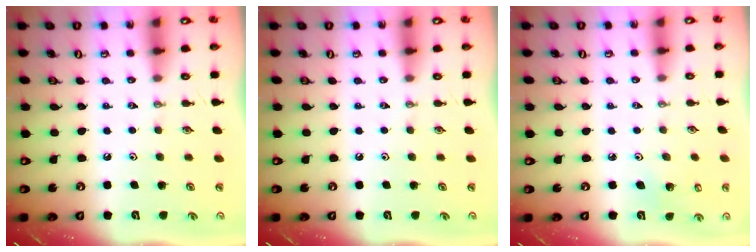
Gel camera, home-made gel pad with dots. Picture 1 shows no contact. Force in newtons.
{"total": 0.0}
{"total": 2.9, "press": 2.8, "slide": 1.0}